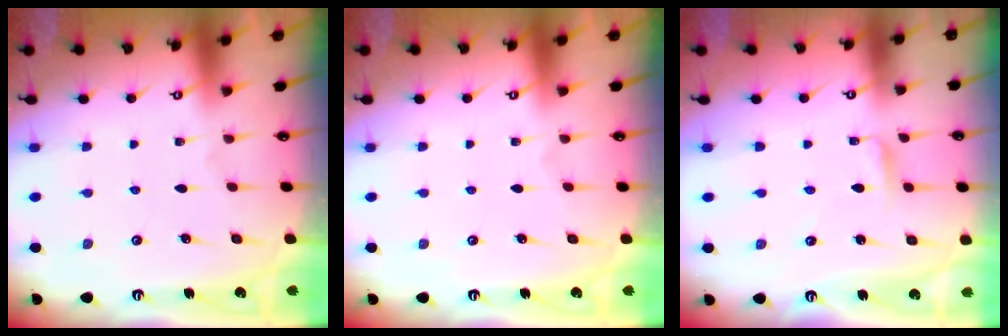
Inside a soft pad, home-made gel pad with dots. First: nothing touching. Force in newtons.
{"total": 0.0}
{"total": 2.6, "press": 2.5, "slide": 0.3}